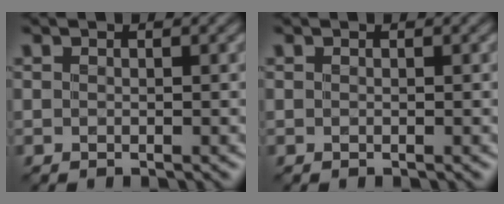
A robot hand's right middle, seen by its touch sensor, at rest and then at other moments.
{"total": 0.0}